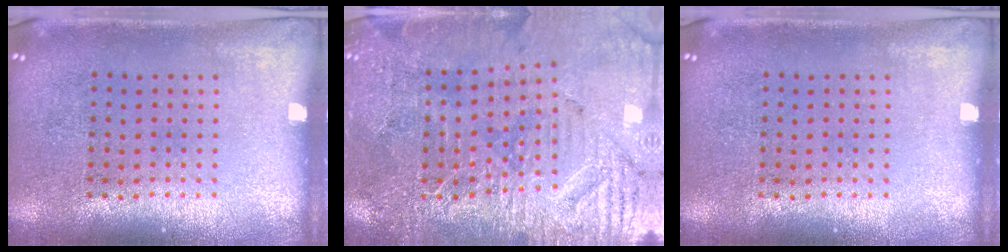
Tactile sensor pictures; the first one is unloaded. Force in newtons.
{"total": 3.3, "press": 3.3, "slide": 0.4}
{"total": 0.0}